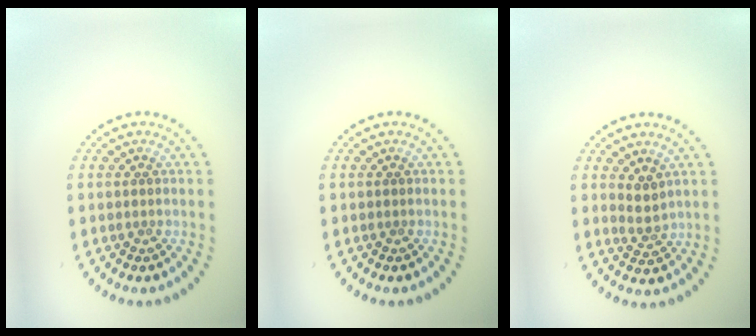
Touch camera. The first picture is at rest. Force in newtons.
{"total": 0.0}
{"total": 1.6, "press": 1.3, "slide": 1.0}